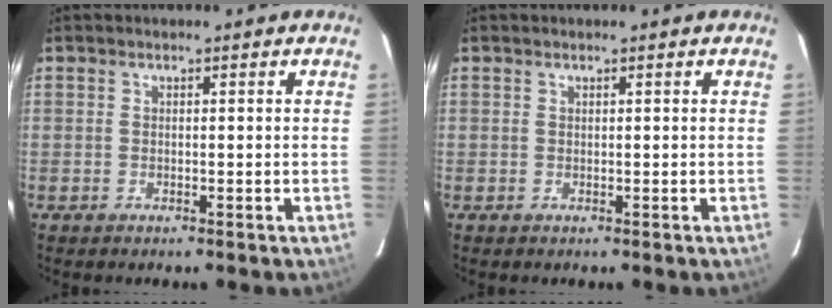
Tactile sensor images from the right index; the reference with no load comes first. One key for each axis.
{"total": 0.0}